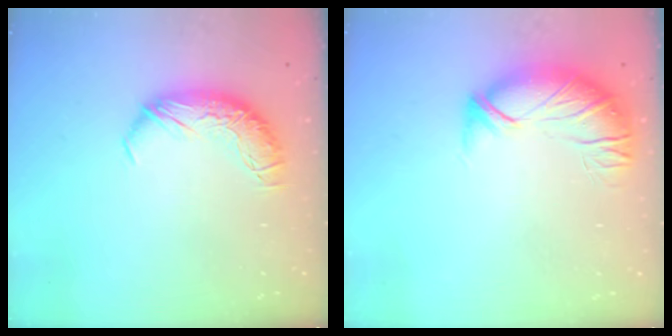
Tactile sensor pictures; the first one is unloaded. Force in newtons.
{"total": 2.8, "press": 1.2, "slide": 2.5}